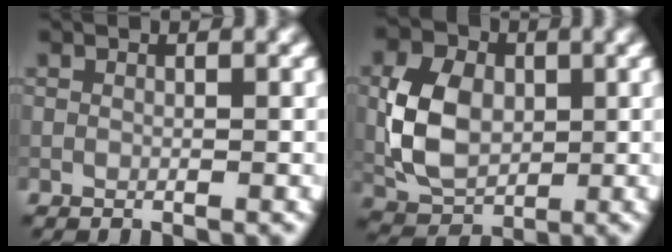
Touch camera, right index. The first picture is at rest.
{"total": 6.5, "force": [0.2, 4.7, 4.5], "torque": [-0.089, 0.003, -0.002]}